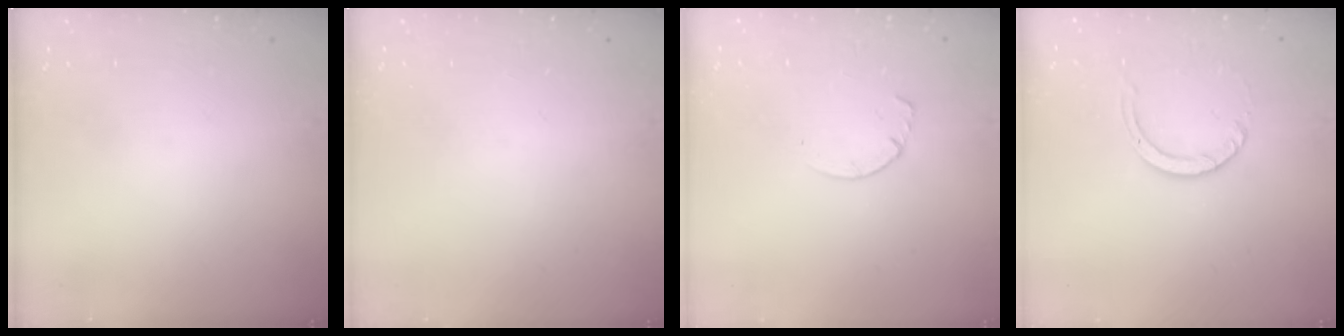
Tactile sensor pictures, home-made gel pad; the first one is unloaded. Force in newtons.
{"total": 0.0}
{"total": 2.9, "press": 2.9, "slide": 0.4}
{"total": 3.1, "press": 3.1, "slide": 0.3}